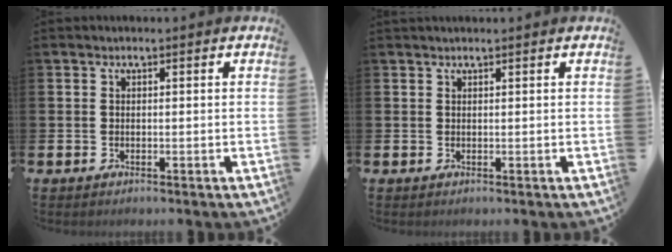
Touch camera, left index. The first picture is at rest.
{"total": 0.5, "force": [0.5, -0.1, 0.1], "torque": [0.006, -0.004, 0.007]}